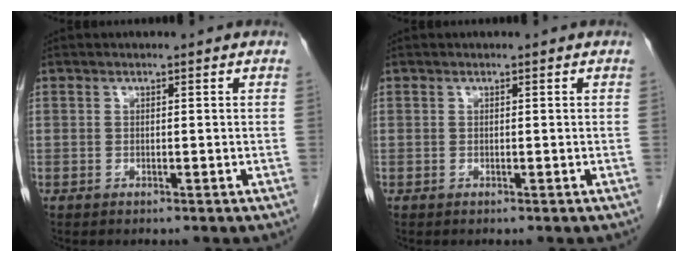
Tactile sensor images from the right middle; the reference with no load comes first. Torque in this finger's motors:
{"motor_torque": [-0.23, -0.07, 0.00, -0.01]}